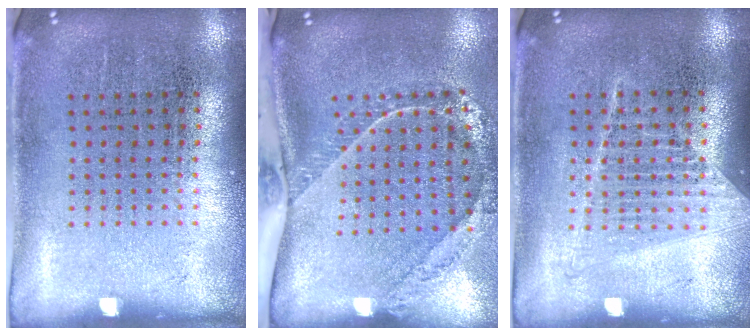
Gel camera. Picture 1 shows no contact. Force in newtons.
{"total": 2.1, "press": 1.6, "slide": 1.3}
{"total": 1.2, "press": 1.1, "slide": 0.4}